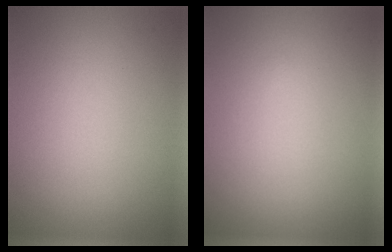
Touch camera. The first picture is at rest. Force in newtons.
{"total": 0.0}